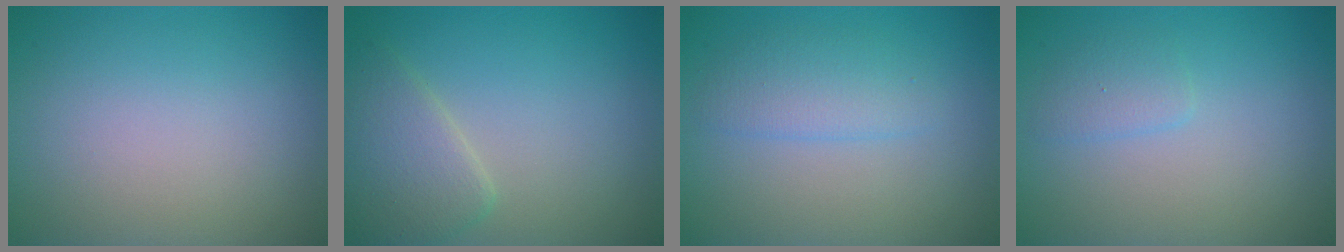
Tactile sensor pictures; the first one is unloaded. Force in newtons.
{"total": 3.5, "press": 3.5, "slide": 0.1}
{"total": 2.4, "press": 2.4, "slide": 0.1}
{"total": 1.3, "press": 1.3, "slide": 0.1}